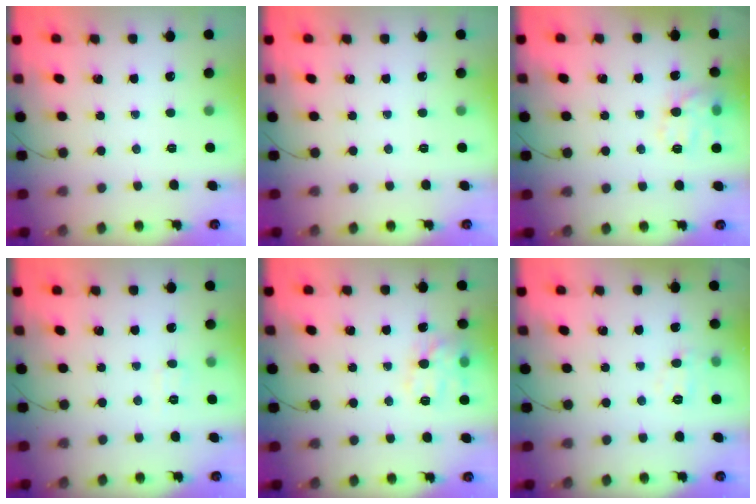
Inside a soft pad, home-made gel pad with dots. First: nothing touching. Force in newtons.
{"total": 0.0}
{"total": 11.5, "press": 11.5, "slide": 0.6}
{"total": 4.2, "press": 4.0, "slide": 1.3}
{"total": 12.3, "press": 12.3, "slide": 0.2}
{"total": 5.8, "press": 5.6, "slide": 1.2}